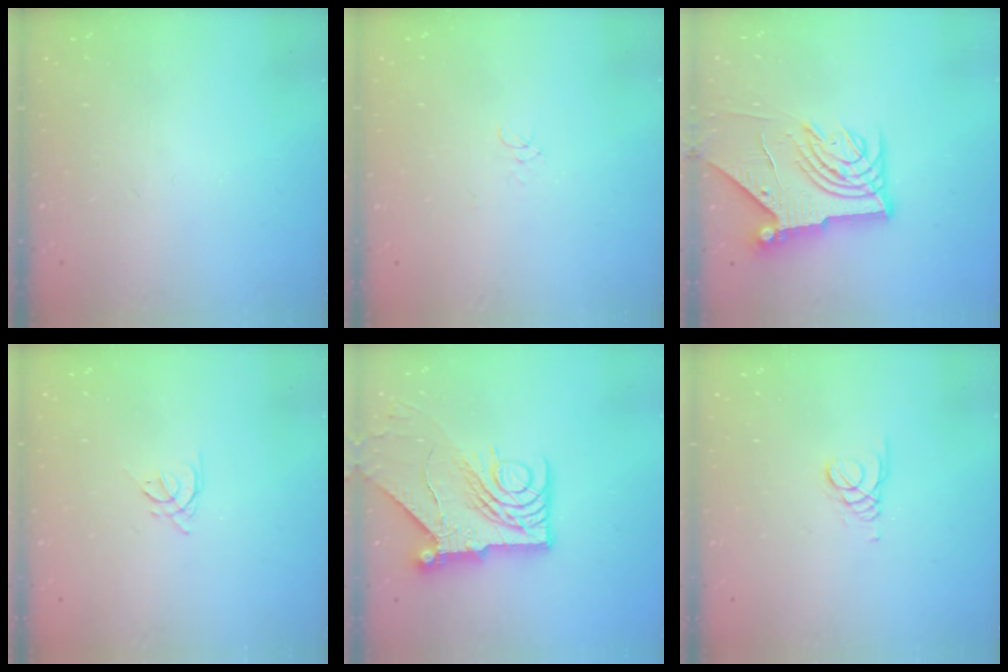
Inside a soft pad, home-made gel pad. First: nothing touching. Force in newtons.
{"total": 3.5, "press": 3.5, "slide": 0.2}
{"total": 12.2, "press": 12.1, "slide": 1.3}
{"total": 2.5, "press": 2.4, "slide": 0.5}
{"total": 15.2, "press": 15.1, "slide": 1.8}
{"total": 1.6, "press": 1.5, "slide": 0.2}